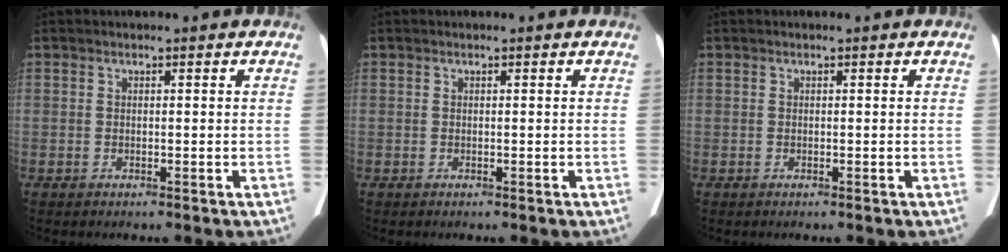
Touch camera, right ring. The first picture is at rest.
{"total": 0.0}
{"total": 0.0}